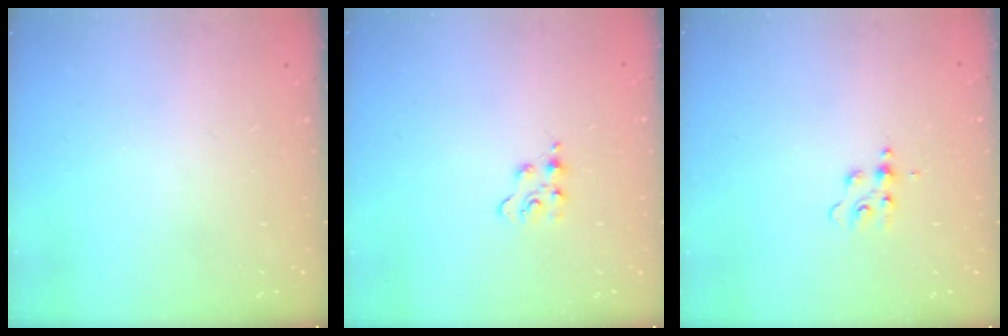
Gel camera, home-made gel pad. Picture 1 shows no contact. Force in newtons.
{"total": 4.8, "press": 4.8, "slide": 0.5}
{"total": 5.7, "press": 5.7, "slide": 0.1}